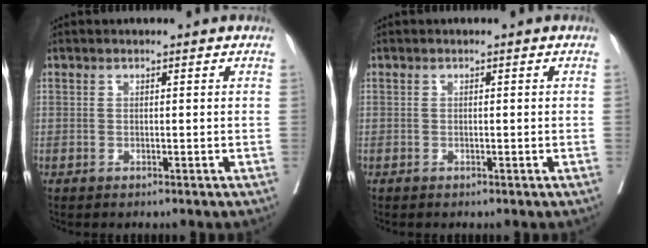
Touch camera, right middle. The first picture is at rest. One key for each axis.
{"total": 0.0}